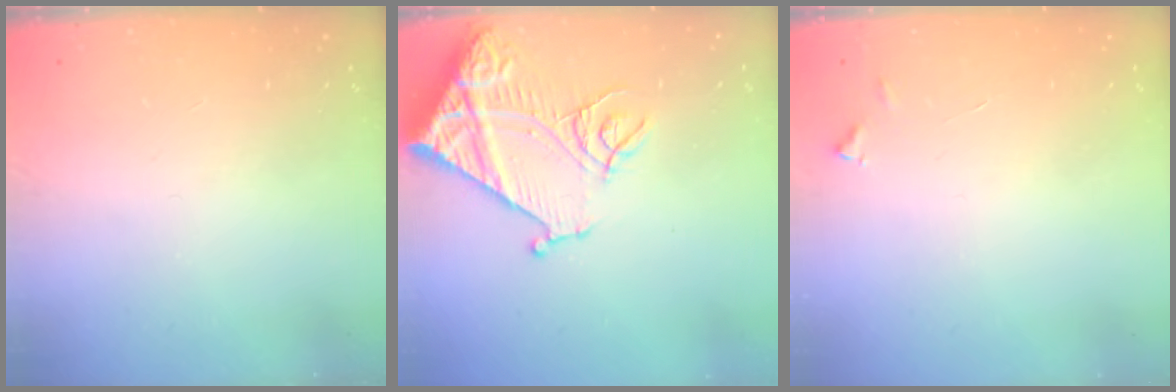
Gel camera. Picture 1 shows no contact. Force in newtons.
{"total": 16.9, "press": 16.9, "slide": 1.6}
{"total": 4.0, "press": 3.9, "slide": 0.2}